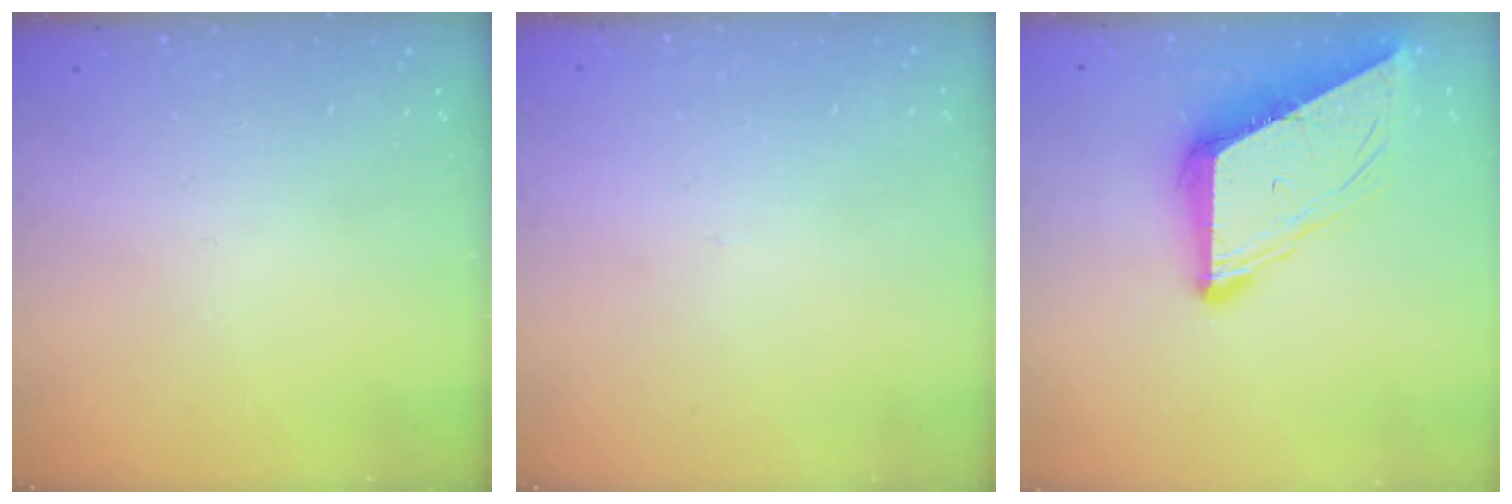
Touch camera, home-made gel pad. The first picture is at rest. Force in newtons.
{"total": 2.7, "press": 2.7, "slide": 0.3}
{"total": 10.3, "press": 10.3, "slide": 1.1}